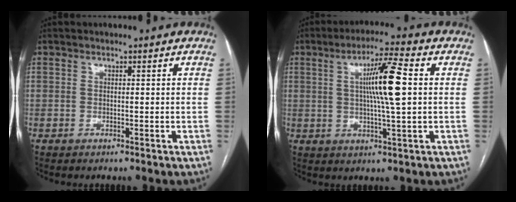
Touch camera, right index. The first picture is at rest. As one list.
[{"total": 9.7, "force": [1.4, 0.0, 9.6], "torque": [-0.169, 0.005, 0.023]}]